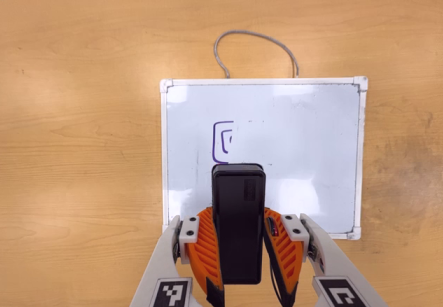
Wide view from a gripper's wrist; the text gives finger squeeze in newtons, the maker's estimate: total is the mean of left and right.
{"total": 7.5, "left": 6.3, "right": 8.7}